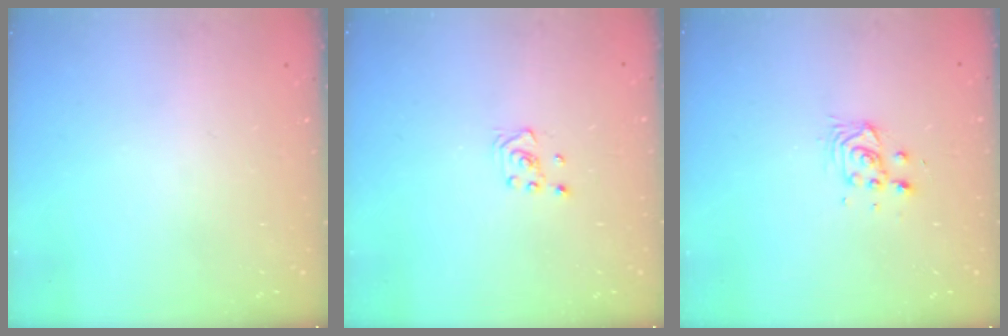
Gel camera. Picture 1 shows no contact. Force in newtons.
{"total": 2.6, "press": 2.4, "slide": 1.0}
{"total": 3.9, "press": 3.8, "slide": 0.6}